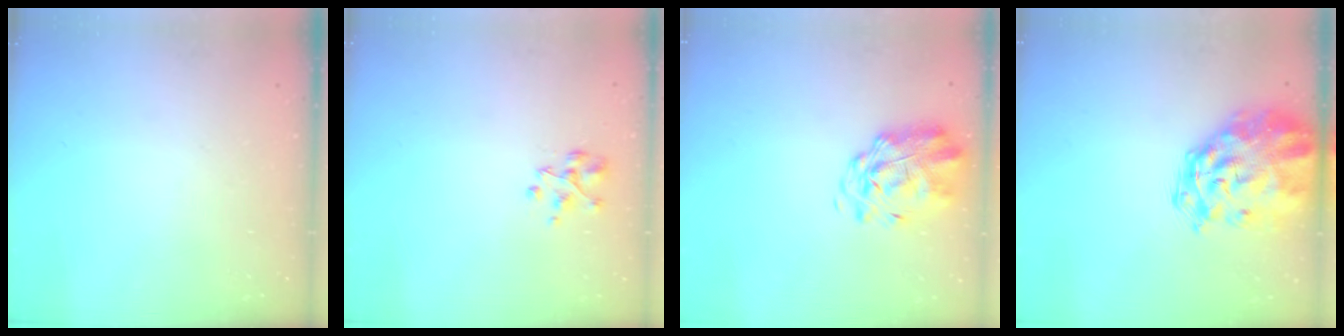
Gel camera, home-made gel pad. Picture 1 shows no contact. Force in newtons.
{"total": 2.9, "press": 2.9, "slide": 0.2}
{"total": 2.7, "press": 2.3, "slide": 1.5}
{"total": 8.6, "press": 8.1, "slide": 2.9}